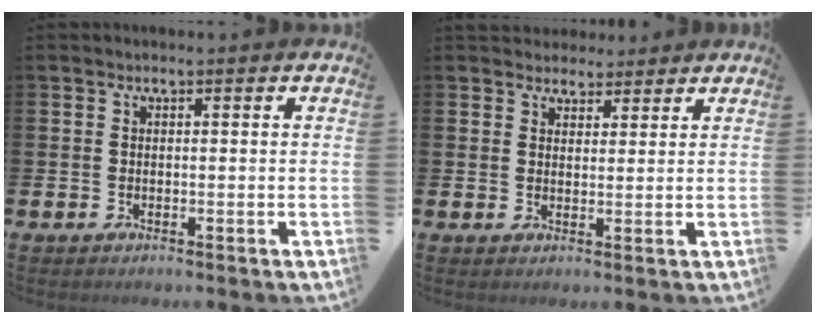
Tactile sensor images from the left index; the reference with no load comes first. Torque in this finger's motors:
{"motor_torque": [1.10, -1.04, 0.44, 0.03]}